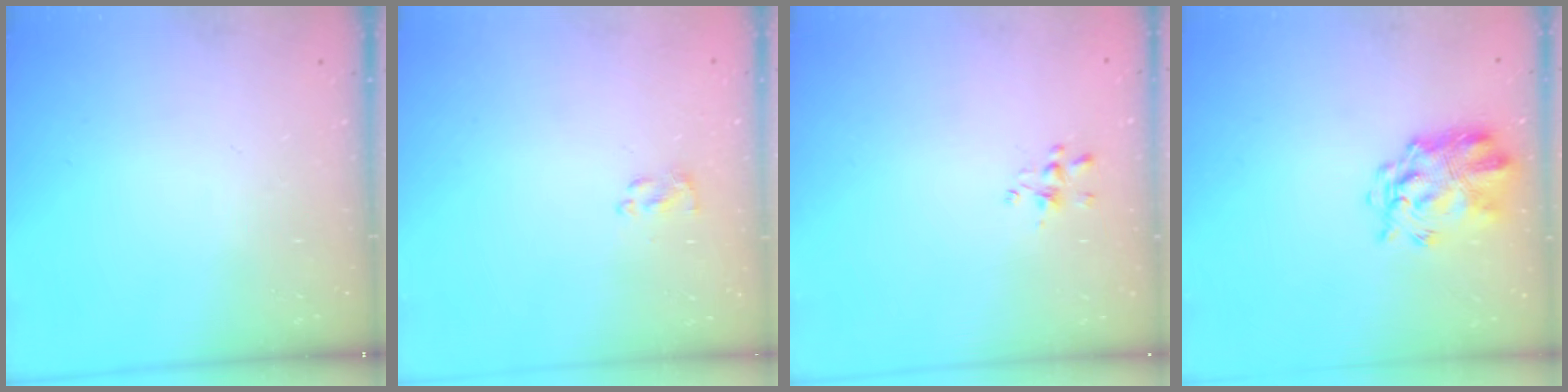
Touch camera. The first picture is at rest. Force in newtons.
{"total": 1.4, "press": 1.3, "slide": 0.6}
{"total": 1.6, "press": 1.5, "slide": 0.5}
{"total": 4.4, "press": 4.1, "slide": 1.6}